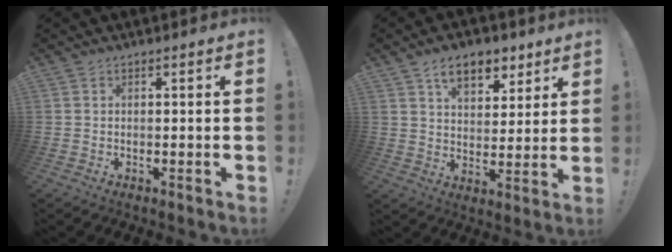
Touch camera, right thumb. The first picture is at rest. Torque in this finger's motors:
{"motor_torque": [0.96, 1.35, 0.34, -0.24, 0.00]}